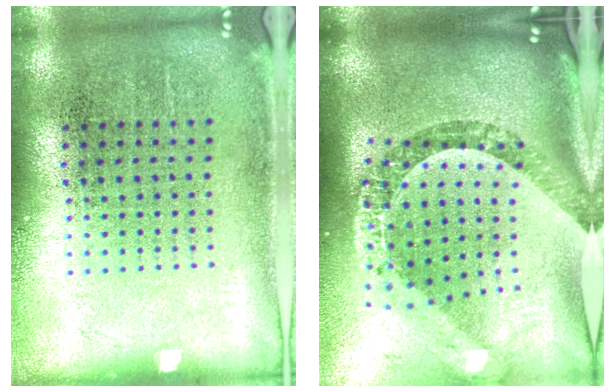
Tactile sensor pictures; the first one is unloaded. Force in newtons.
{"total": 2.8, "press": 2.1, "slide": 1.8}